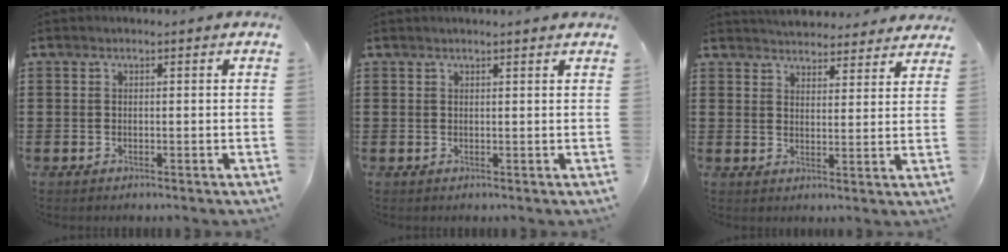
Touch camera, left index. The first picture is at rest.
{"total": 0.9, "force": [0.8, -0.1, 0.5], "torque": [-0.010, -0.002, 0.015]}
{"total": 4.0, "force": [4.0, 0.4, 0.1], "torque": [-0.016, -0.019, 0.072]}